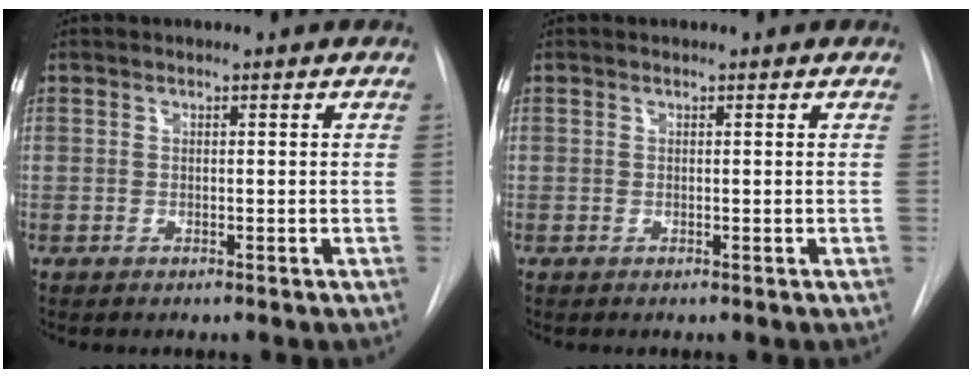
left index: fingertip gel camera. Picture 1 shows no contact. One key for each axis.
{"total": 0.0}